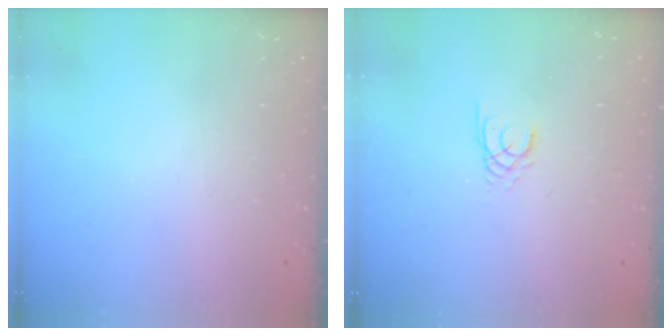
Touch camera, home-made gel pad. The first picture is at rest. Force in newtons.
{"total": 2.2, "press": 2.2, "slide": 0.2}